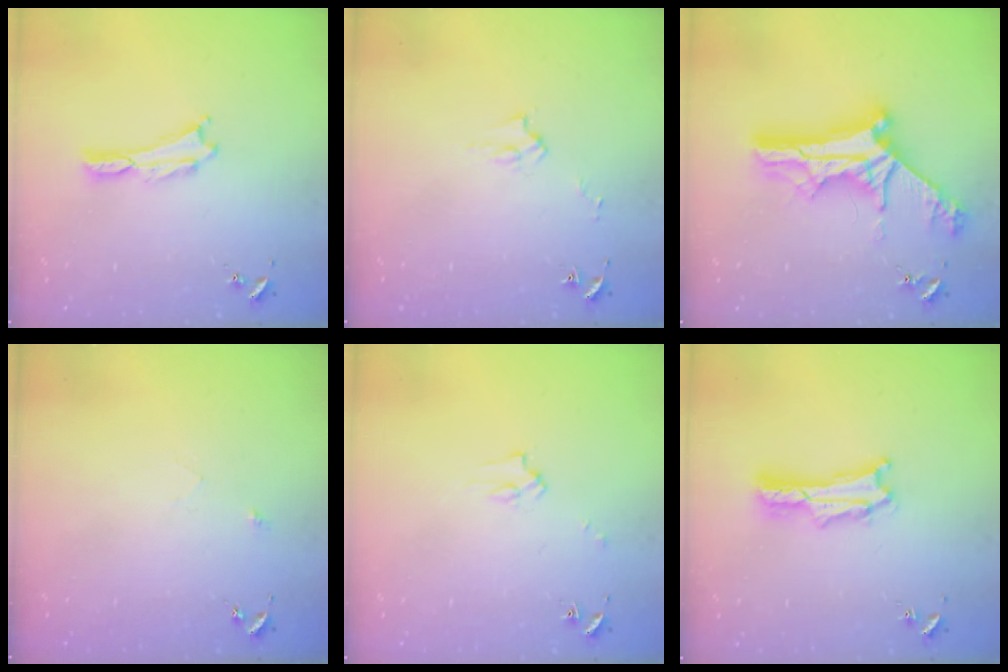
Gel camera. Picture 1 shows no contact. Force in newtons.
{"total": 2.6, "press": 2.6, "slide": 0.3}
{"total": 13.8, "press": 13.8, "slide": 1.0}
{"total": 2.5, "press": 2.5, "slide": 0.2}
{"total": 2.2, "press": 2.2, "slide": 0.2}
{"total": 2.1, "press": 2.1, "slide": 0.3}